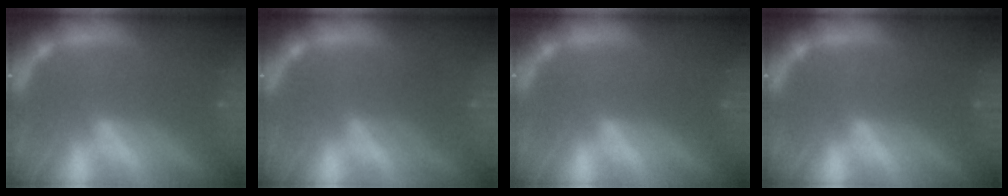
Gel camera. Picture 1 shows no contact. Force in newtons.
{"total": 2.0}
{"total": 0.0}
{"total": 0.9}